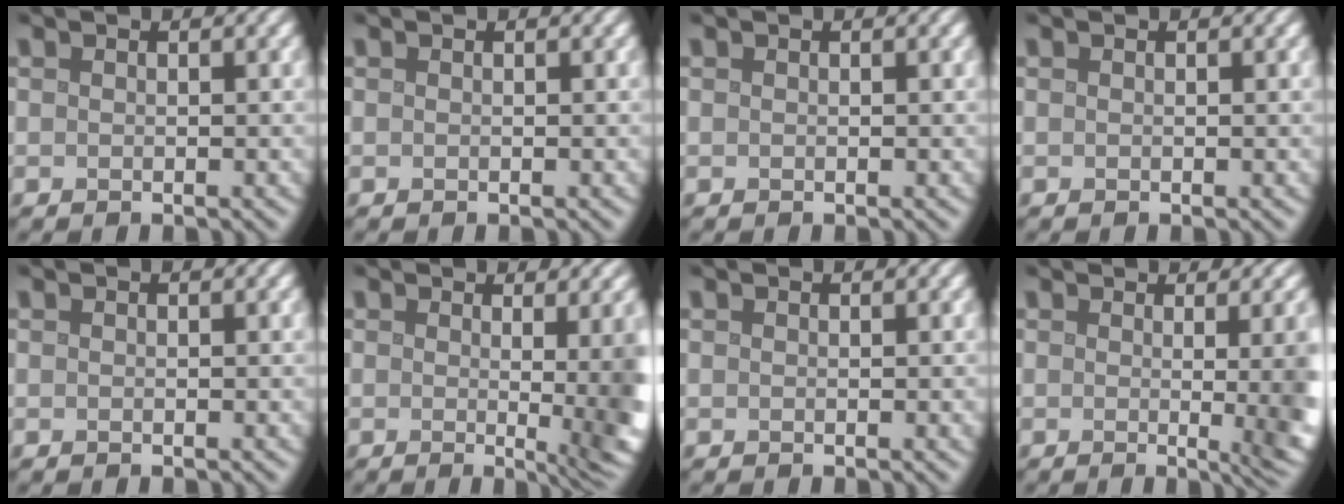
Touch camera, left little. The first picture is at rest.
{"total": 0.0}
{"total": 0.0}
{"total": 0.0}
{"total": 0.0}
{"total": 7.8, "force": [0.1, 2.0, 7.5], "torque": [-0.064, -0.005, 0.004]}
{"total": 0.6, "force": [0.2, 0.1, 0.6], "torque": [-0.003, 0.003, 0.001]}
{"total": 9.8, "force": [-0.1, 3.2, 9.2], "torque": [-0.051, 0.010, -0.006]}